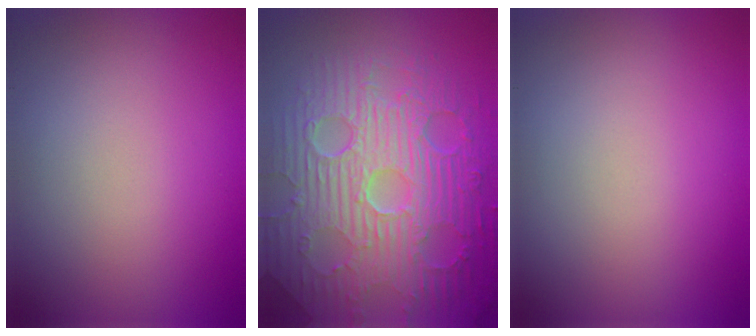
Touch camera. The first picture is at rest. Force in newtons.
{"total": 11.5, "press": 7.4, "slide": 8.8}
{"total": 0.0}